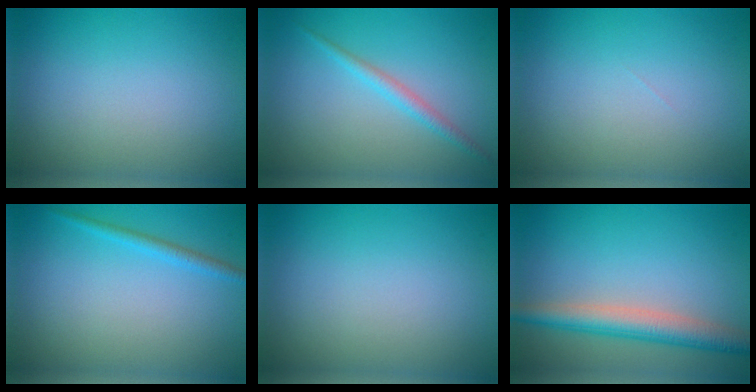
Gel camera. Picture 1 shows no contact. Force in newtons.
{"total": 1.7, "press": 1.7, "slide": 0.1}
{"total": 0.0}
{"total": 1.5, "press": 1.5, "slide": 0.1}
{"total": 0.0}
{"total": 4.5, "press": 4.5, "slide": 0.2}